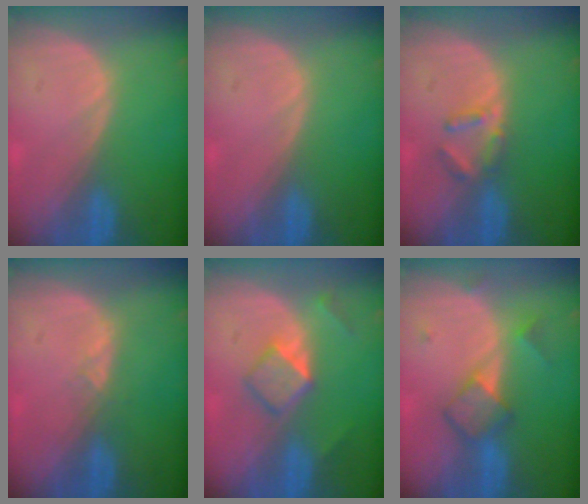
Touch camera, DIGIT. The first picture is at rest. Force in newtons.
{"total": 0.0}
{"total": 3.0, "press": 3.0, "slide": 0.4}
{"total": 1.4, "press": 1.2, "slide": 0.8}
{"total": 5.4, "press": 4.6, "slide": 2.8}
{"total": 5.0, "press": 5.0, "slide": 0.3}